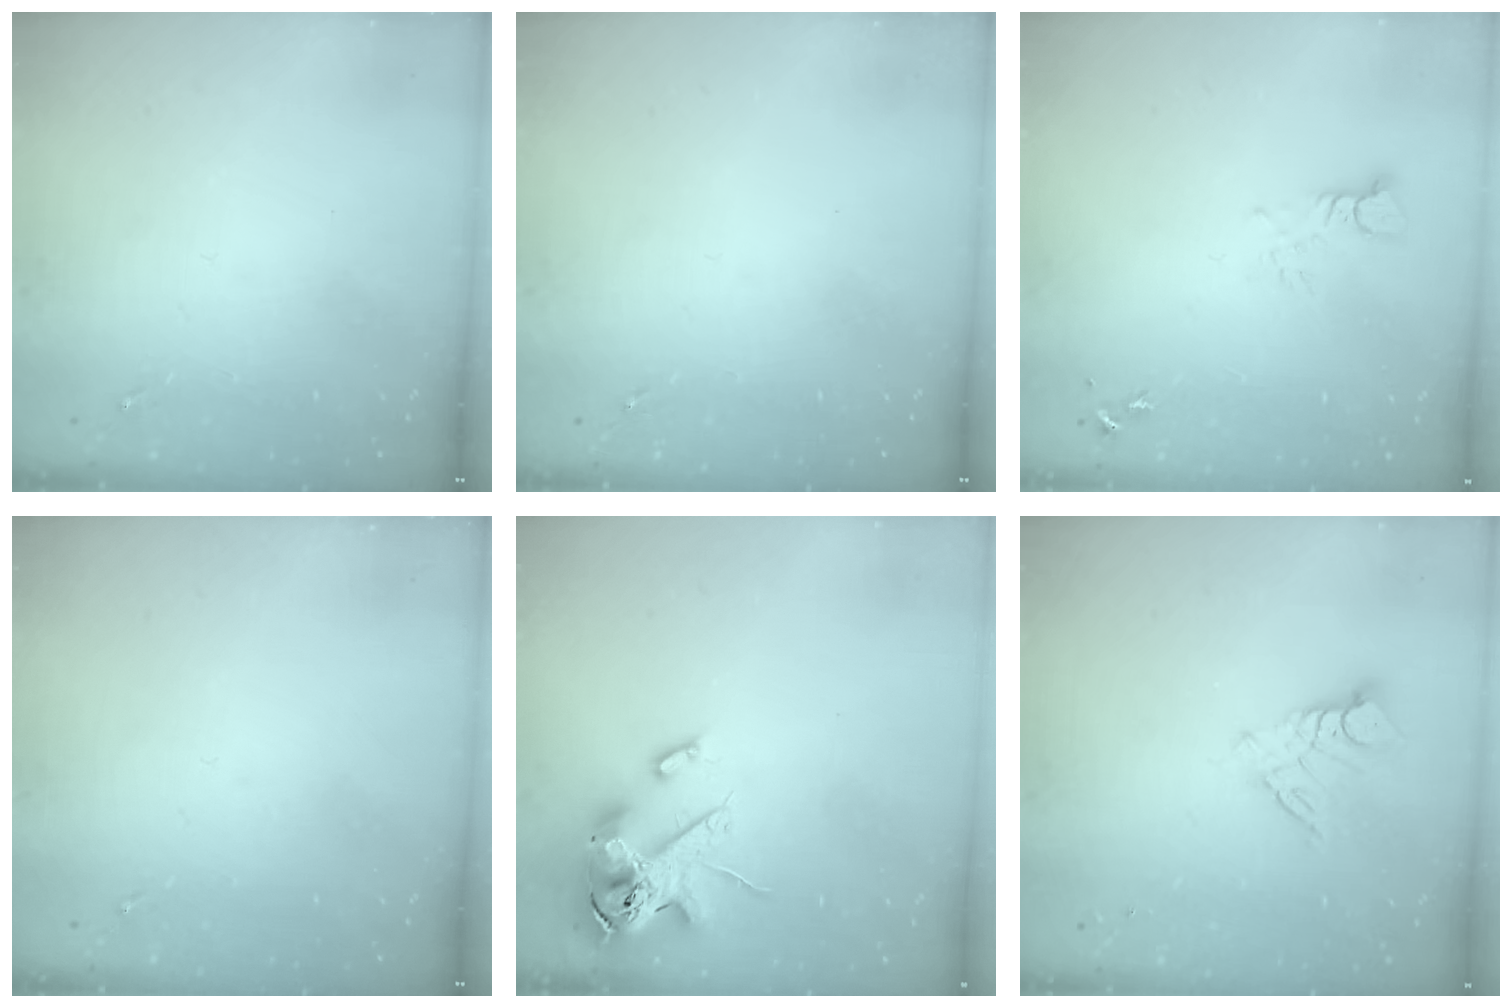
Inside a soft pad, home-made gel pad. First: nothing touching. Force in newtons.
{"total": 0.0}
{"total": 3.2, "press": 3.2, "slide": 0.2}
{"total": 0.0}
{"total": 15.3, "press": 15.1, "slide": 2.6}
{"total": 9.2, "press": 9.1, "slide": 0.8}